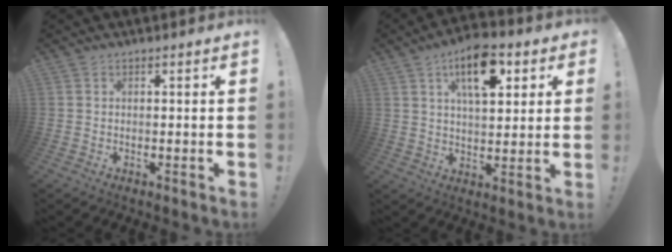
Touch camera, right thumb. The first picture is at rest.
{"total": 14.1, "force": [6.1, 7.0, 10.6], "torque": [-0.150, -0.013, 0.103]}